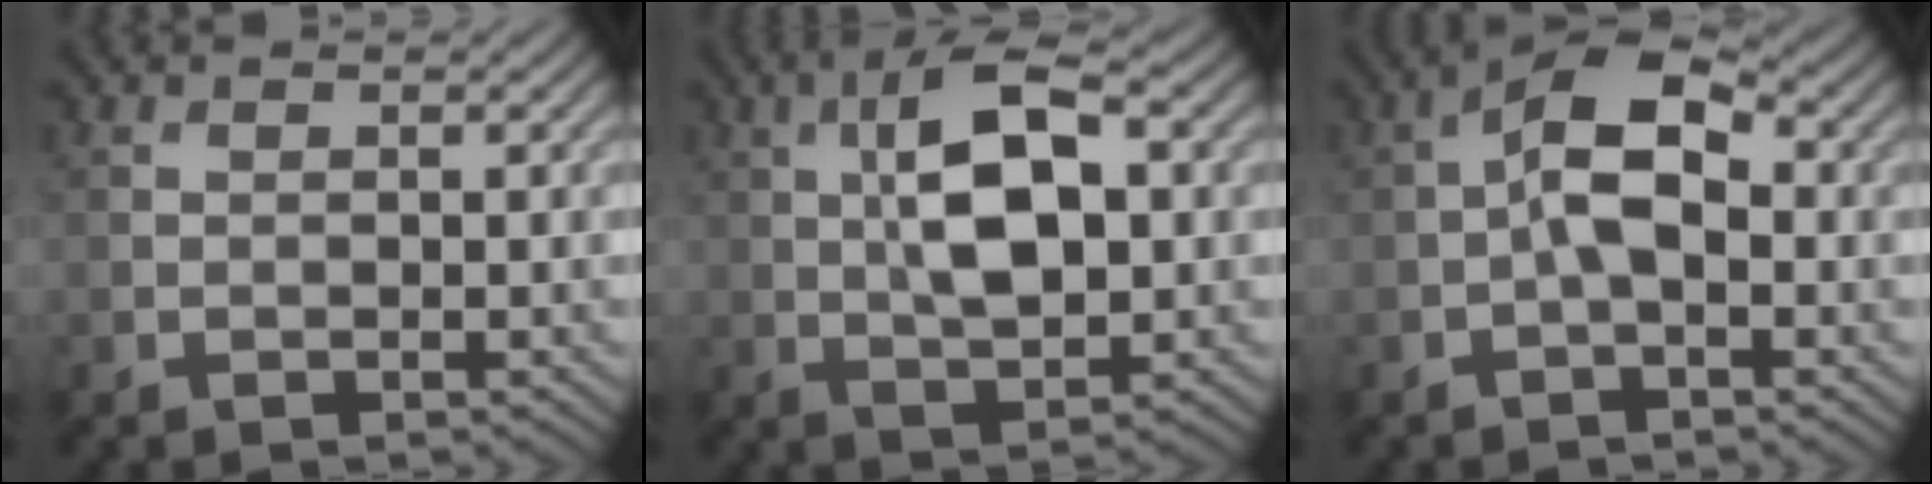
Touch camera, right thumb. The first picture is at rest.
{"total": 9.9, "force": [1.6, 4.3, 8.8], "torque": [-0.163, 0.012, 0.021]}
{"total": 5.8, "force": [-0.3, 2.6, 5.2], "torque": [-0.102, 0.013, -0.017]}